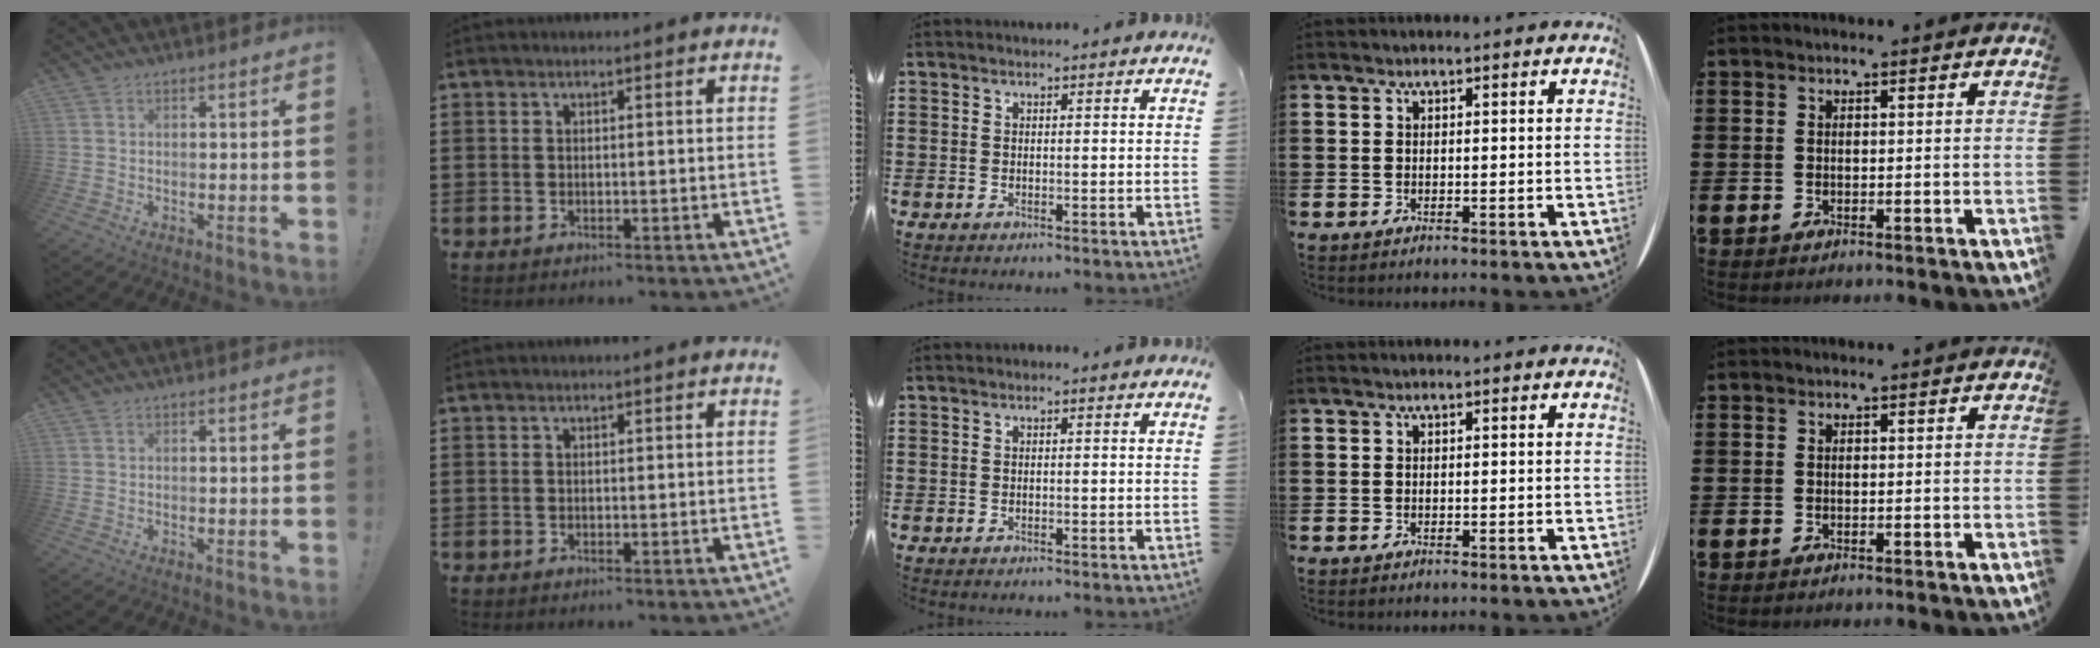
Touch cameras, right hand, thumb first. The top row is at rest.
{}